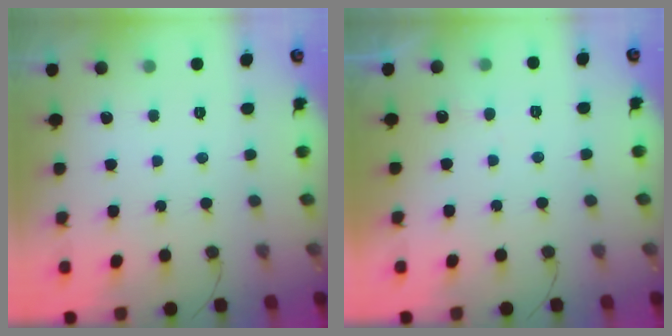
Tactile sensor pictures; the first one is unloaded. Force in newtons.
{"total": 4.0, "press": 4.0, "slide": 0.2}